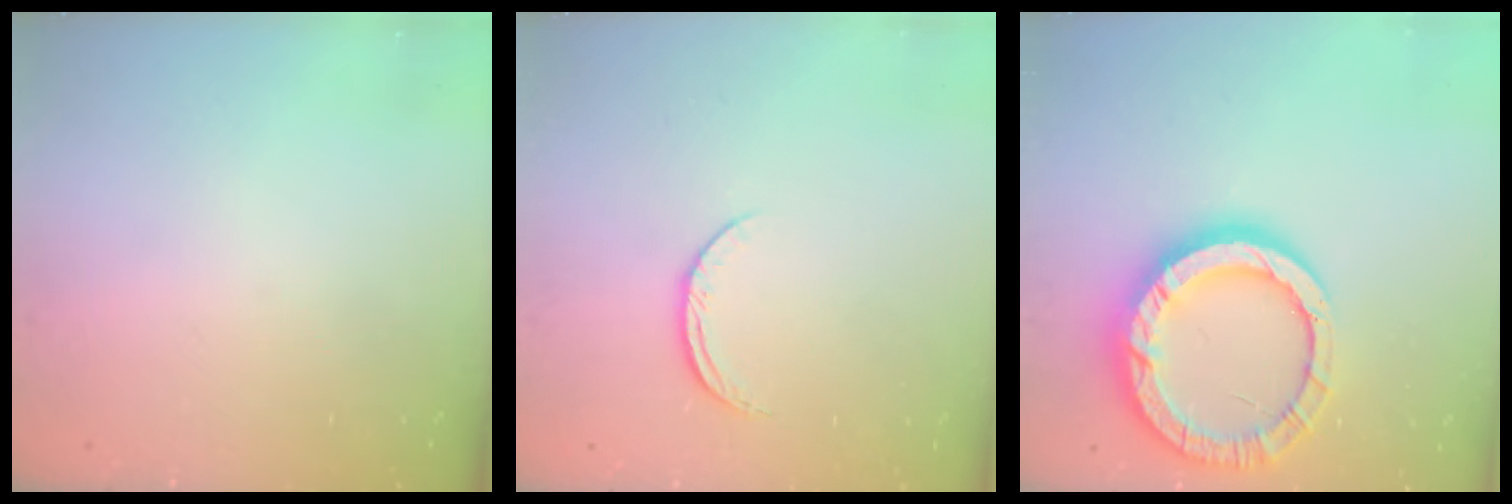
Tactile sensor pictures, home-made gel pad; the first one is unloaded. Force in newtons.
{"total": 6.5, "press": 6.5, "slide": 0.7}
{"total": 17.5, "press": 17.4, "slide": 1.5}